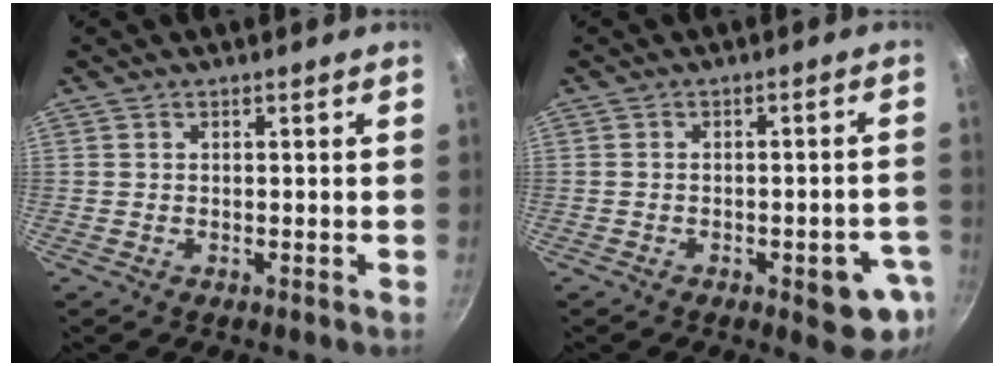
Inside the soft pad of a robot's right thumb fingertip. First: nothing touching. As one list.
[{"total": 8.7, "force": [-3.5, 3.3, 7.3], "torque": [-0.057, 0.017, -0.039]}]